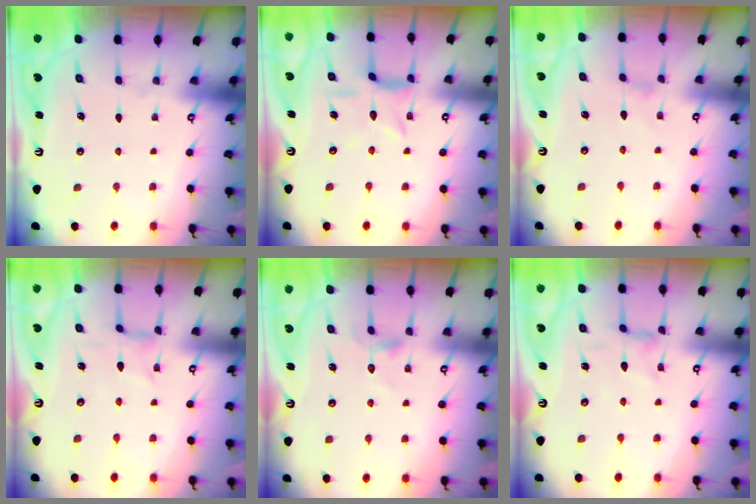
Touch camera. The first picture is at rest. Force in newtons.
{"total": 5.6, "press": 5.6, "slide": 0.5}
{"total": 0.0}
{"total": 0.0}
{"total": 4.8, "press": 4.8, "slide": 0.6}
{"total": 0.9, "press": 0.9, "slide": 0.3}